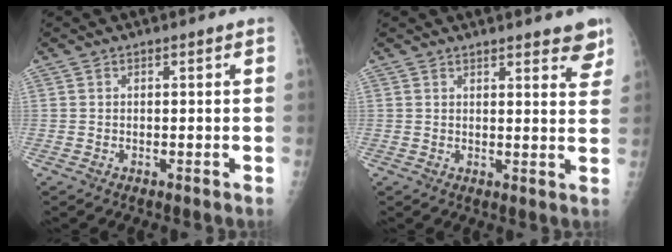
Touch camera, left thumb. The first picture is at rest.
{"total": 6.7, "force": [5.4, 1.7, 3.5], "torque": [-0.014, -0.026, 0.058]}